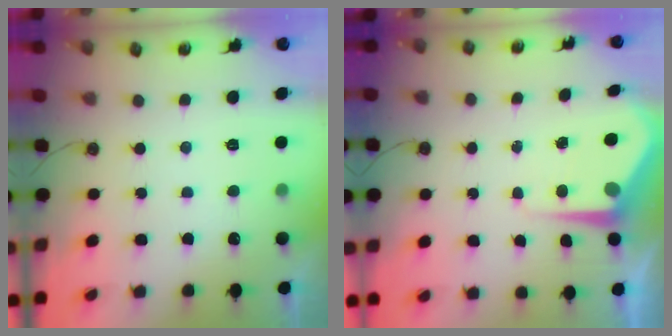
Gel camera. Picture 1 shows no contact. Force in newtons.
{"total": 5.5, "press": 5.5, "slide": 0.4}